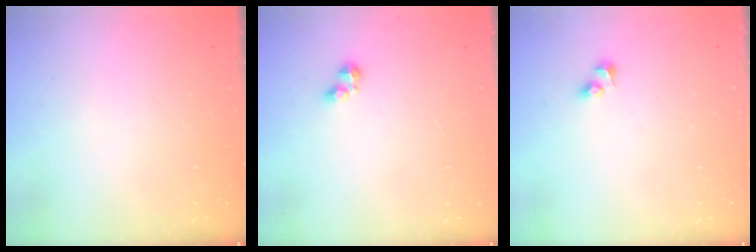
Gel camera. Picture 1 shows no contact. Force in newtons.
{"total": 2.6, "press": 2.5, "slide": 0.5}
{"total": 2.7, "press": 2.5, "slide": 1.2}